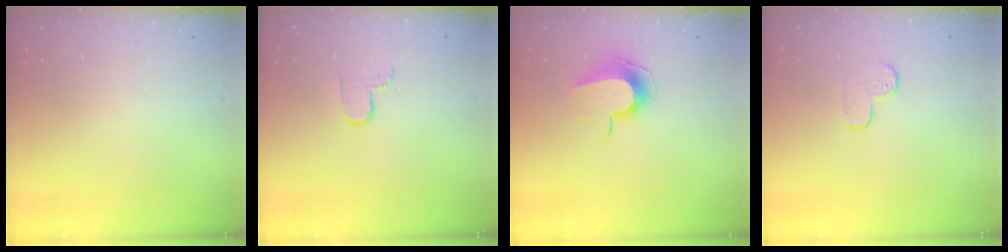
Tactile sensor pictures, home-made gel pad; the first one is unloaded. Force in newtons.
{"total": 5.2, "press": 5.2, "slide": 0.5}
{"total": 10.7, "press": 10.6, "slide": 0.8}
{"total": 5.8, "press": 5.7, "slide": 0.6}